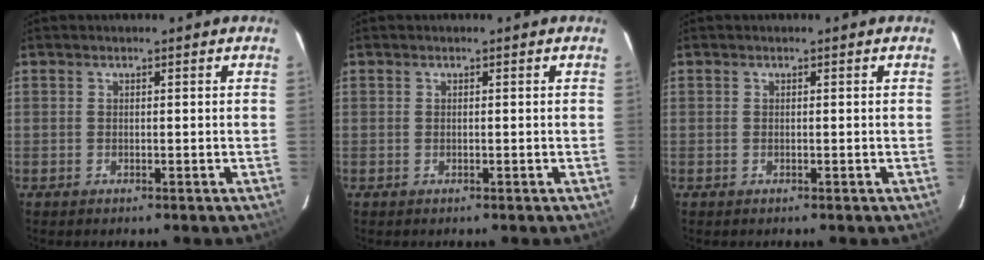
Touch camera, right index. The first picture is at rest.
{"total": 0.0}
{"total": 0.0}